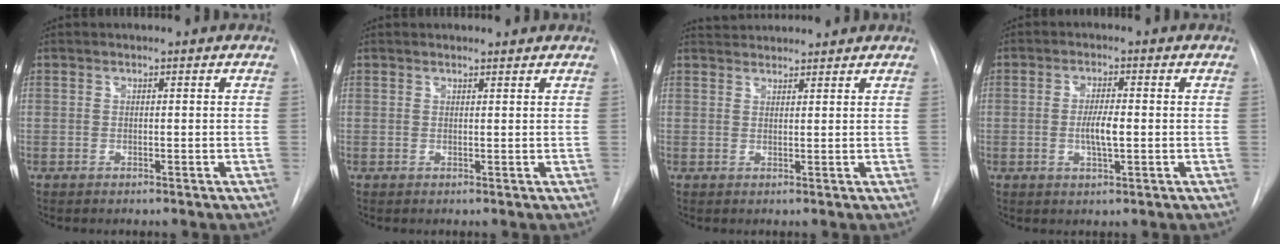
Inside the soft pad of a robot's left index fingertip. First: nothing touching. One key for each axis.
{"total": 2.1, "fx": 2.1, "fy": 0.3, "fz": 0.3, "tx": -0.011, "ty": 0.009, "tz": 0.024}
{"total": 4.6, "fx": 4.6, "fy": 0.5, "fz": 0.5, "tx": -0.013, "ty": 0.037, "tz": 0.071}
{"total": 4.0, "fx": -0.4, "fy": 0.8, "fz": 3.9, "tx": -0.075, "ty": -0.003, "tz": -0.007}